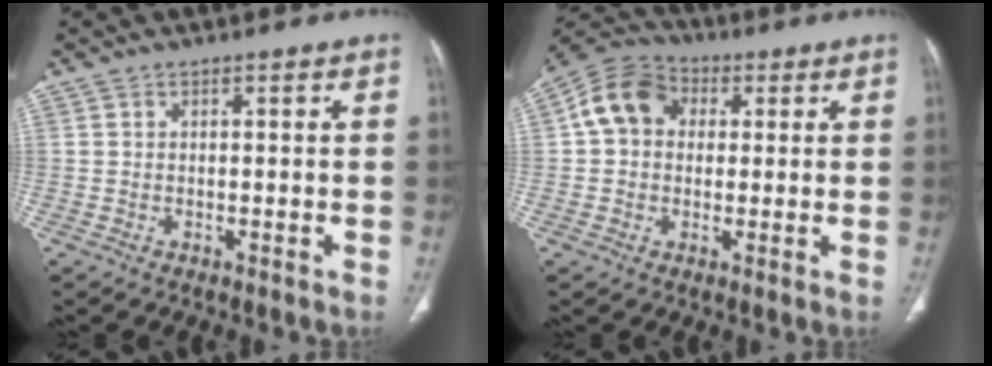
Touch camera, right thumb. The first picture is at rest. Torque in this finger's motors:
{"motor_torque": [-0.33, 0.69, 0.28, -0.31, 0.08]}